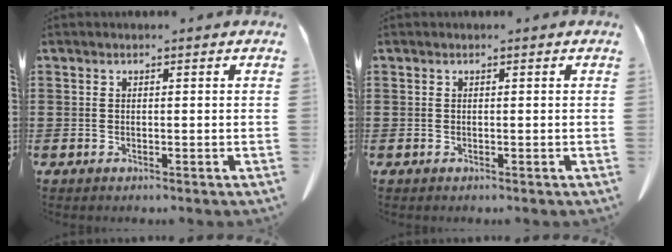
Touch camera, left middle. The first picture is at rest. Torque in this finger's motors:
{"motor_torque": [0.00, 0.00, 0.00, -0.01]}